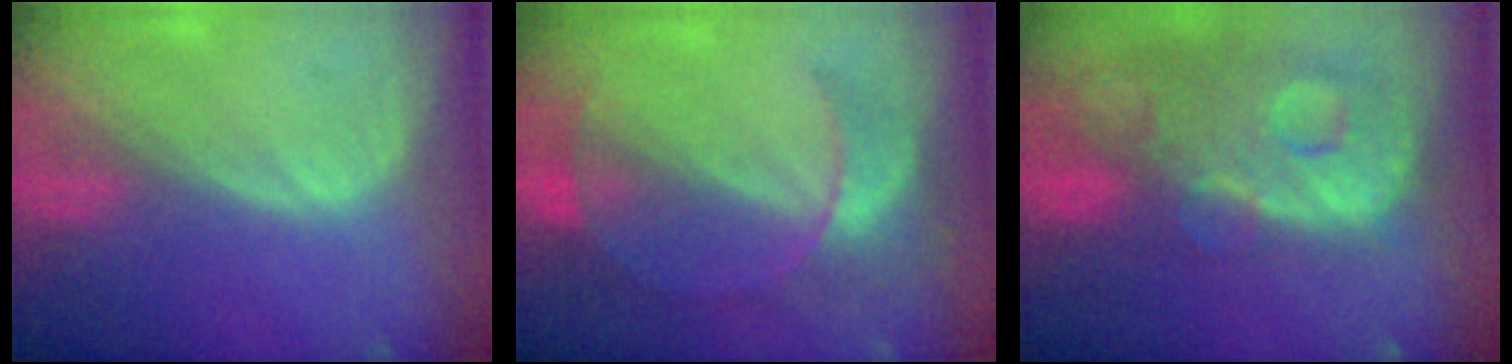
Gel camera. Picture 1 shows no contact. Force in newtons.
{"total": 7.8, "press": 6.7, "slide": 3.9}
{"total": 13.7, "press": 11.2, "slide": 7.8}